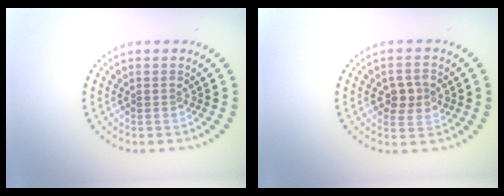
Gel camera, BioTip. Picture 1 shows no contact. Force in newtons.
{"total": 2.8, "press": 2.8, "slide": 0.1}